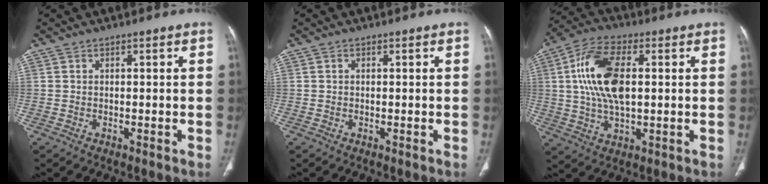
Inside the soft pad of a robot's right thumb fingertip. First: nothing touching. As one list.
[{"total": 0.0}, {"total": 14.5, "force": [2.1, 7.3, 12.4], "torque": [-0.247, 0.009, 0.039]}]